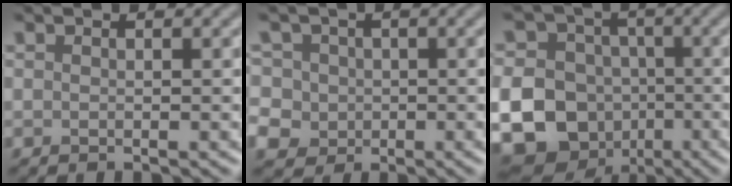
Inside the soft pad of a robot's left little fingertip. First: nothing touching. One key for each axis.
{"total": 7.4, "fx": 0.0, "fy": 6.9, "fz": 2.8, "tx": -0.052, "ty": 0.021, "tz": -0.036}
{"total": 20.6, "fx": -5.5, "fy": 18.7, "fz": 6.4, "tx": -0.171, "ty": -0.044, "tz": -0.125}